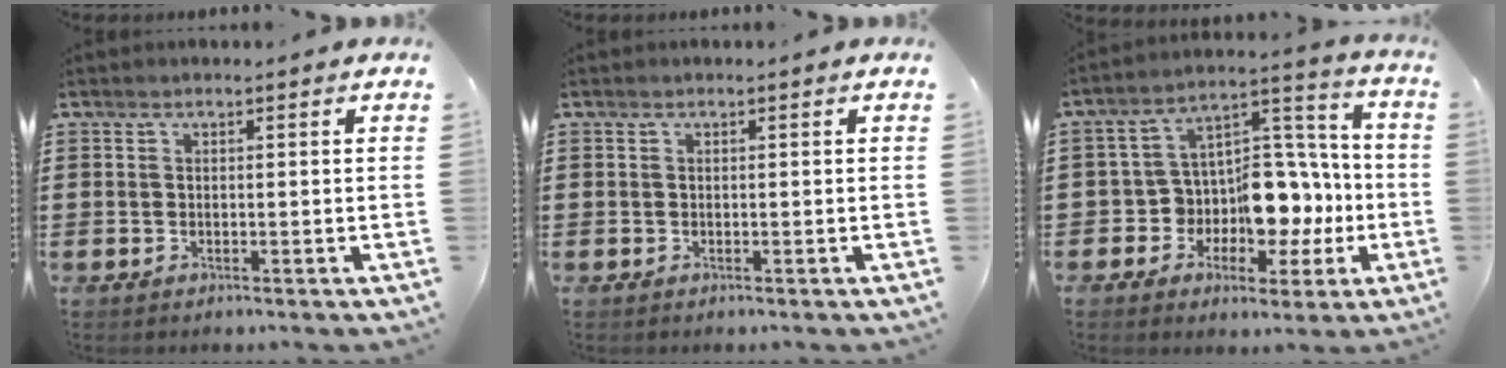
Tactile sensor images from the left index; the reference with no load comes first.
{"total": 0.0}
{"total": 9.8, "force": [-1.8, 8.6, 4.4], "torque": [-0.083, -0.007, -0.023]}